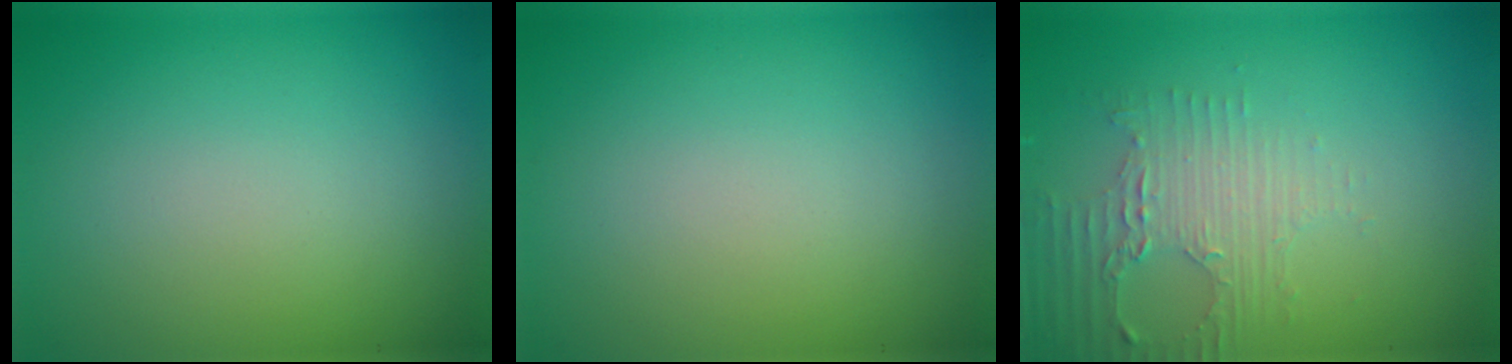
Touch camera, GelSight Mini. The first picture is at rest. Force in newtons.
{"total": 0.0}
{"total": 3.3, "press": 2.6, "slide": 2.0}